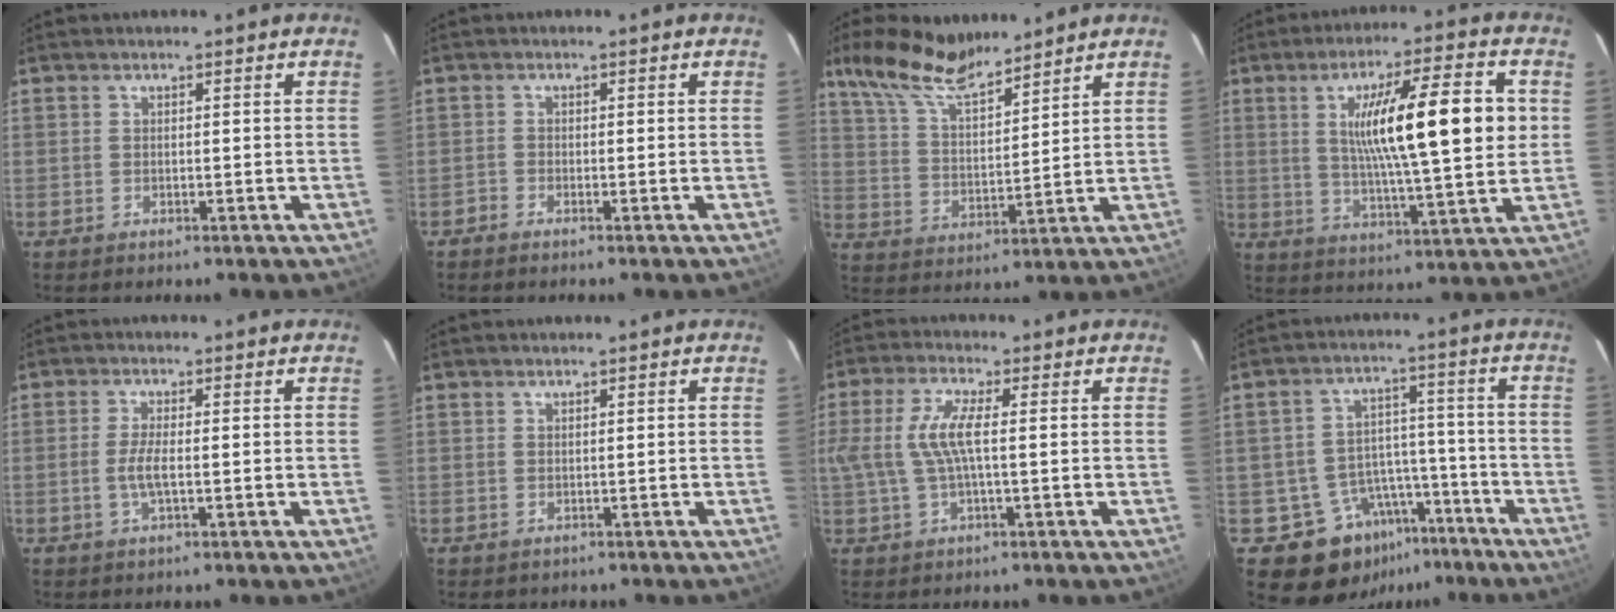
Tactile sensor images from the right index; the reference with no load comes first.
{"total": 0.9, "force": [-0.9, 0.2, 0.1], "torque": [-0.010, 0.002, -0.021]}
{"total": 12.7, "force": [10.2, 3.6, 6.5], "torque": [-0.131, 0.023, 0.198]}
{"total": 17.7, "force": [3.3, 2.1, 17.2], "torque": [-0.282, 0.004, 0.056]}
{"total": 3.4, "force": [-0.8, 0.4, 3.3], "torque": [-0.065, -0.005, -0.016]}
{"total": 0.9, "force": [0.2, 0.9, 0.0], "torque": [0.005, 0.004, 0.006]}
{"total": 8.0, "force": [0.3, 1.9, 7.8], "torque": [-0.160, 0.004, 0.012]}
{"total": 12.5, "force": [-7.9, 9.0, 3.6], "torque": [-0.068, 0.044, -0.095]}